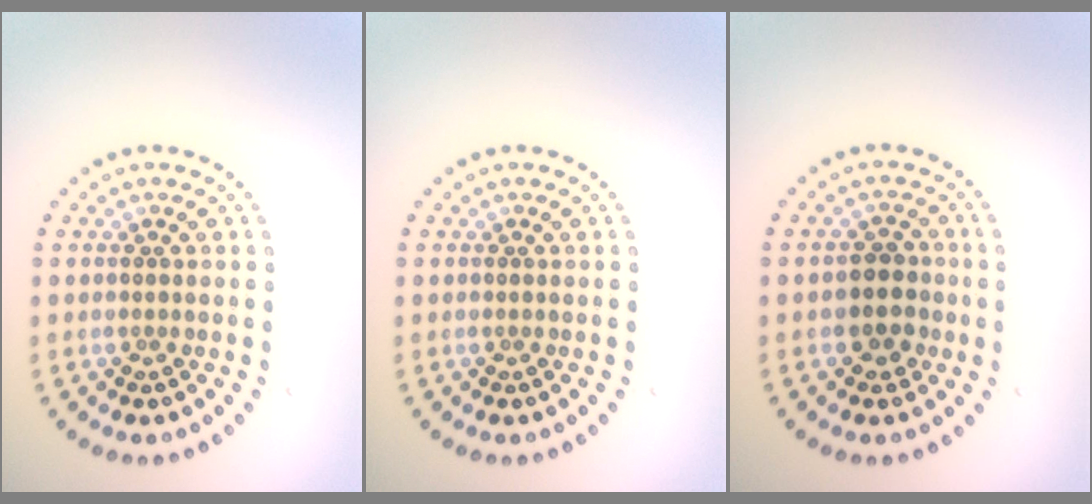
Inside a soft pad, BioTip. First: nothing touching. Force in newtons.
{"total": 0.0}
{"total": 2.7, "press": 2.5, "slide": 1.1}